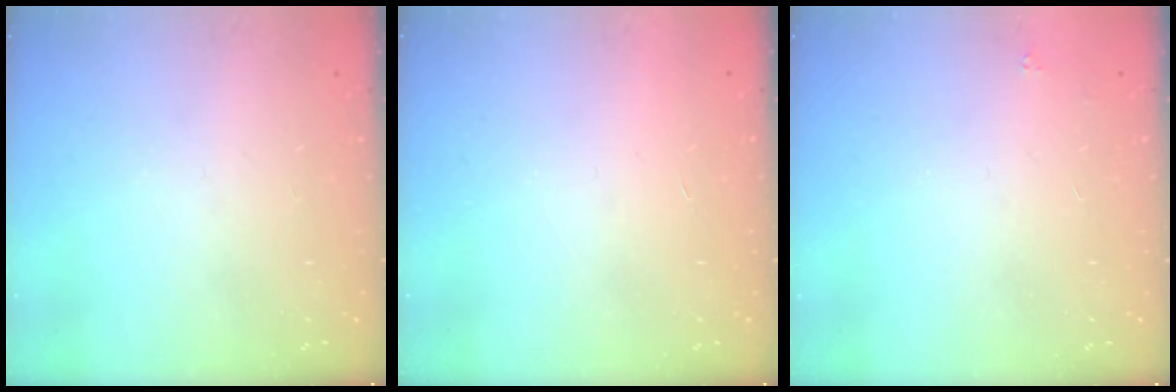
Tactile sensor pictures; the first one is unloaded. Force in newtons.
{"total": 1.6, "press": 1.6, "slide": 0.1}
{"total": 1.6, "press": 1.5, "slide": 0.2}